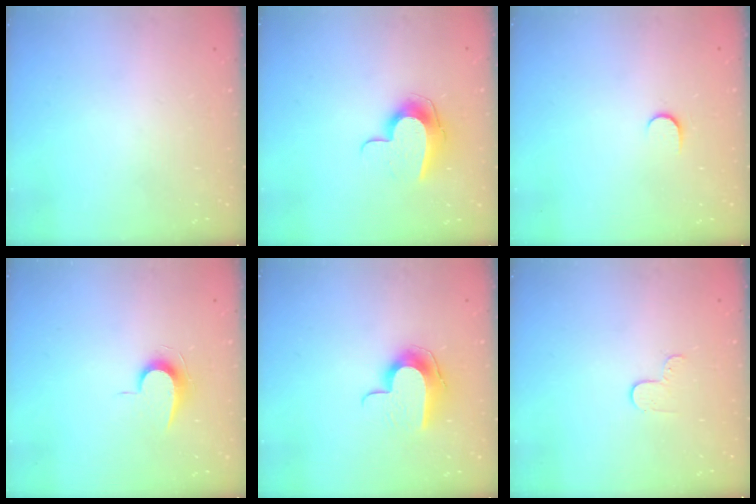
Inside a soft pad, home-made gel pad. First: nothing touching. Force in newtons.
{"total": 9.9, "press": 9.9, "slide": 0.4}
{"total": 3.9, "press": 3.9, "slide": 0.5}
{"total": 7.1, "press": 7.0, "slide": 0.7}
{"total": 9.9, "press": 9.9, "slide": 0.3}
{"total": 3.7, "press": 3.6, "slide": 0.3}